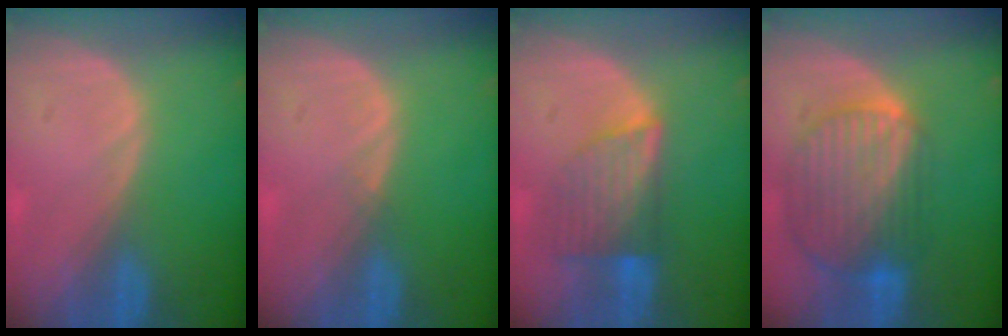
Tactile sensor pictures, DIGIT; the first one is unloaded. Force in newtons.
{"total": 0.5, "press": 0.5, "slide": 0.1}
{"total": 7.2, "press": 6.4, "slide": 3.3}
{"total": 10.4, "press": 8.8, "slide": 5.5}